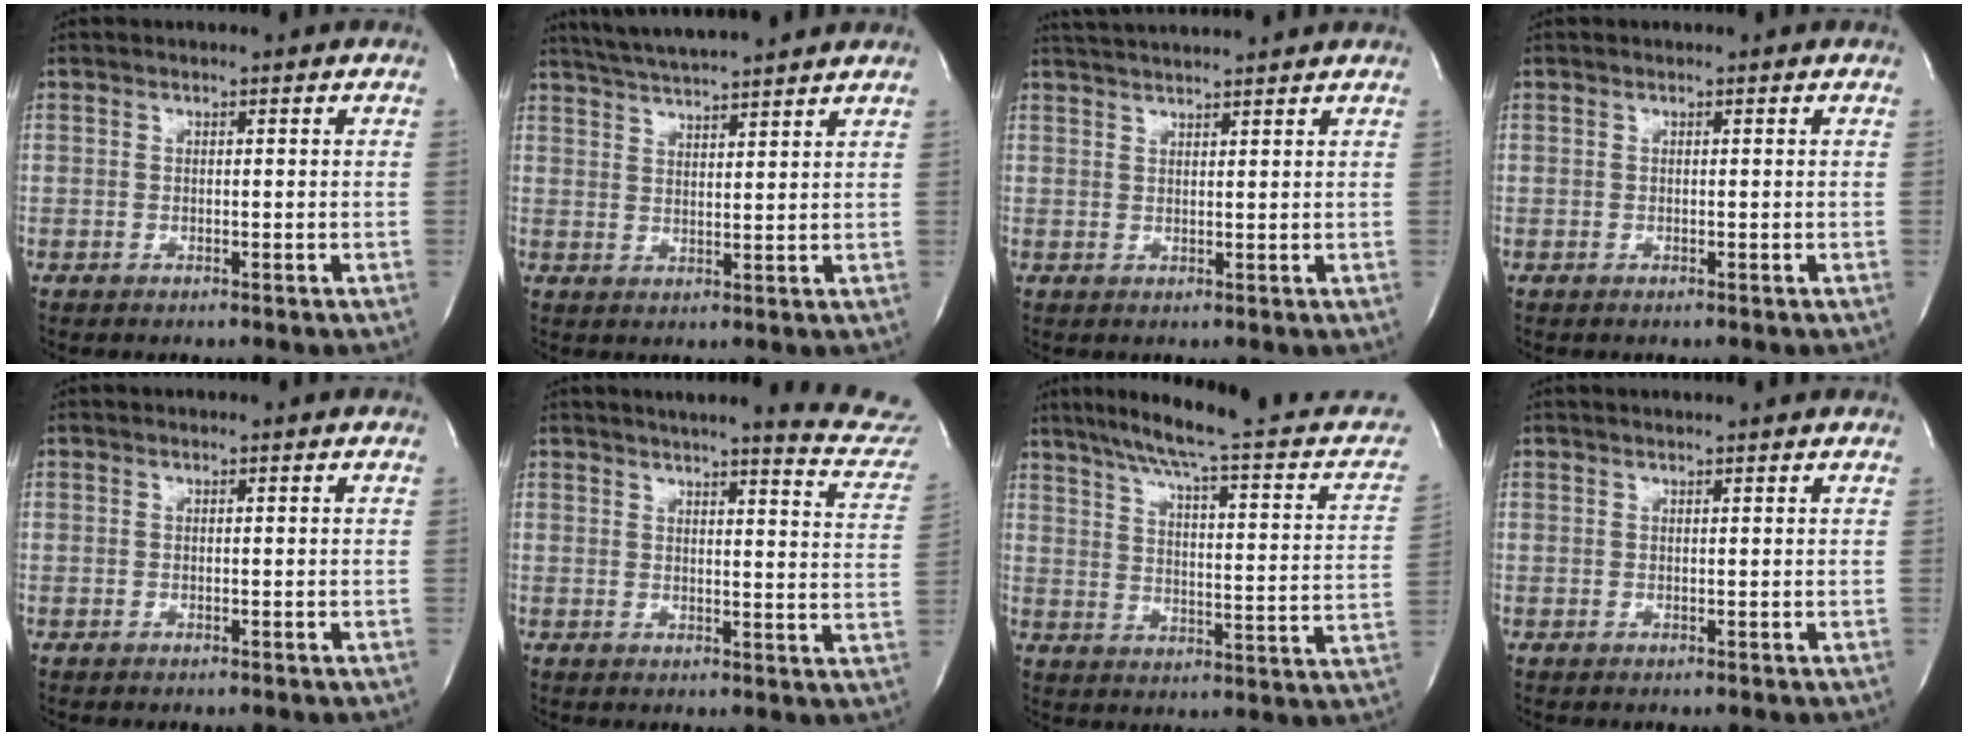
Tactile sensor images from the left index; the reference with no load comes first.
{"total": 10.5, "force": [9.6, -0.3, 4.3], "torque": [-0.083, 0.020, 0.144]}
{"total": 7.8, "force": [7.4, -0.4, 2.6], "torque": [-0.051, 0.025, 0.109]}
{"total": 0.0}
{"total": 0.0}
{"total": 15.0, "force": [14.0, 0.7, 5.5], "torque": [-0.063, -0.066, 0.143]}
{"total": 22.3, "force": [18.3, 2.4, 12.5], "torque": [-0.183, -0.013, 0.231]}
{"total": 3.0, "force": [2.8, -0.1, 1.1], "torque": [-0.015, 0.014, 0.034]}